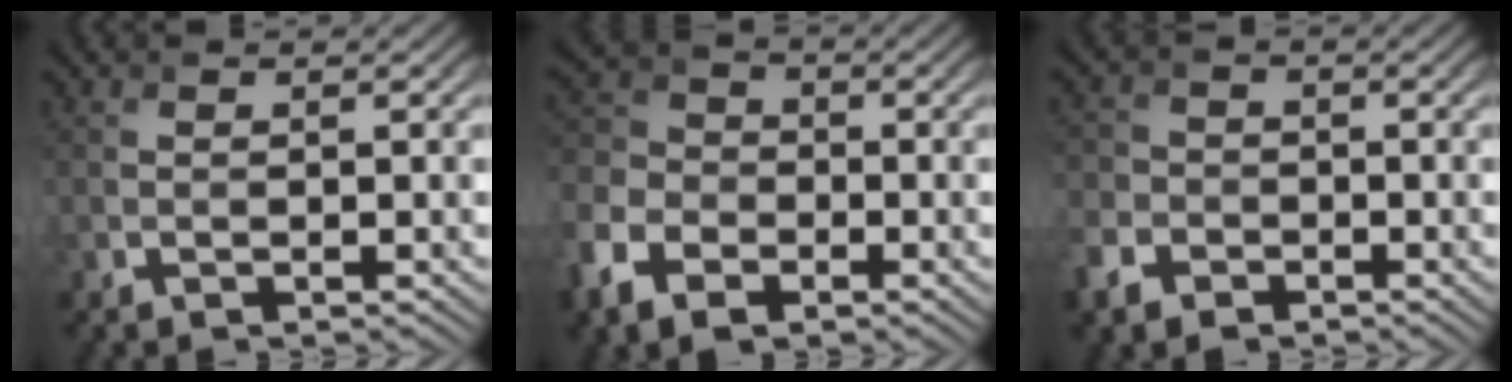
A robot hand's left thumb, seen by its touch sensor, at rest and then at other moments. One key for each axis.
{"total": 9.4, "fx": -4.5, "fy": 6.1, "fz": 5.5, "tx": -0.161, "ty": -0.022, "tz": -0.105}
{"total": 4.5, "fx": -2.6, "fy": 3.1, "fz": 1.9, "tx": -0.060, "ty": -0.003, "tz": -0.060}